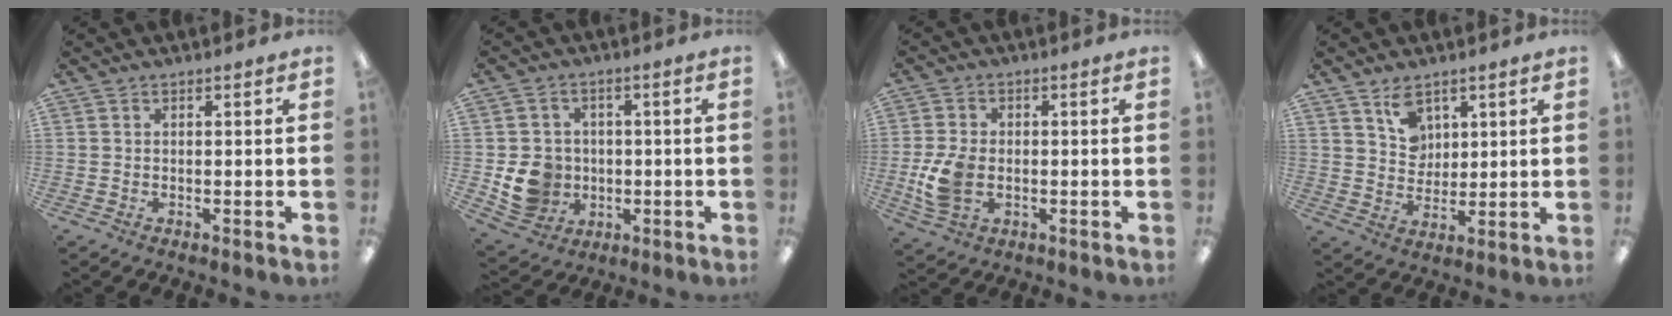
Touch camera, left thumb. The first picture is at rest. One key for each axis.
{"total": 8.9, "fx": -1.2, "fy": 8.3, "fz": 3.0, "tx": -0.062, "ty": 0.010, "tz": -0.011}
{"total": 8.4, "fx": -1.5, "fy": 5.6, "fz": 6.1, "tx": -0.123, "ty": 0.002, "tz": -0.025}
{"total": 7.3, "fx": 4.6, "fy": 5.1, "fz": 2.4, "tx": -0.037, "ty": -0.013, "tz": 0.084}